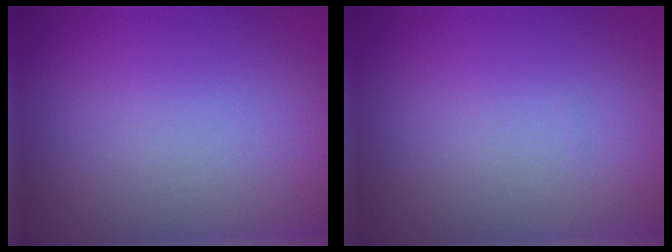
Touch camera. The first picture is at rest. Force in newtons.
{"total": 0.0}